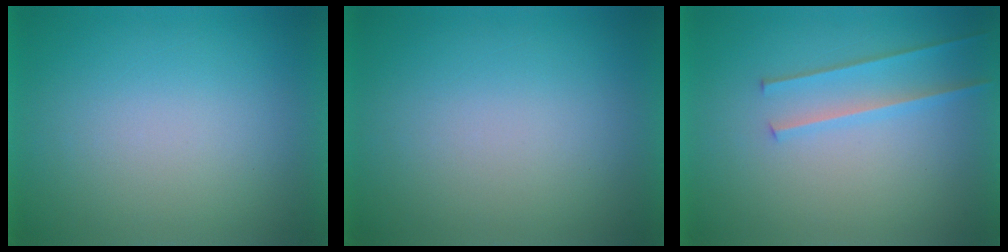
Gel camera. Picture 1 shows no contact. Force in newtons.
{"total": 1.3}
{"total": 2.2}